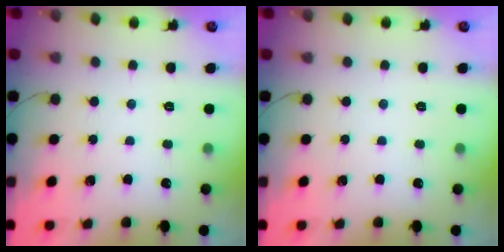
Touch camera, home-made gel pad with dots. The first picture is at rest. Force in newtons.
{"total": 0.0}